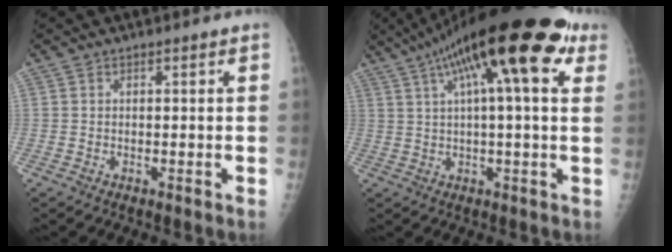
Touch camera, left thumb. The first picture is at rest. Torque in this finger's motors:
{"motor_torque": [1.44, 0.30, 1.75, -1.04, 0.55]}